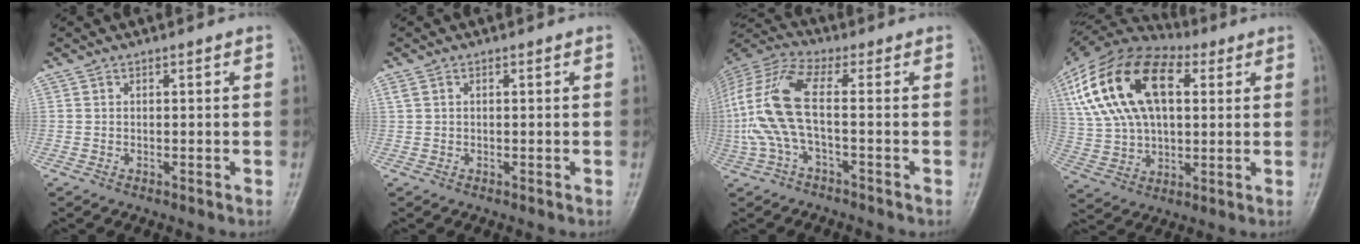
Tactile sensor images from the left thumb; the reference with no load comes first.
{"total": 1.2, "force": [0.2, 0.6, 0.9], "torque": [-0.026, 0.013, 0.009]}
{"total": 13.6, "force": [-1.3, 4.5, 12.8], "torque": [-0.304, 0.035, -0.033]}
{"total": 23.1, "force": [7.1, 13.1, 17.7], "torque": [-0.332, 0.014, 0.122]}